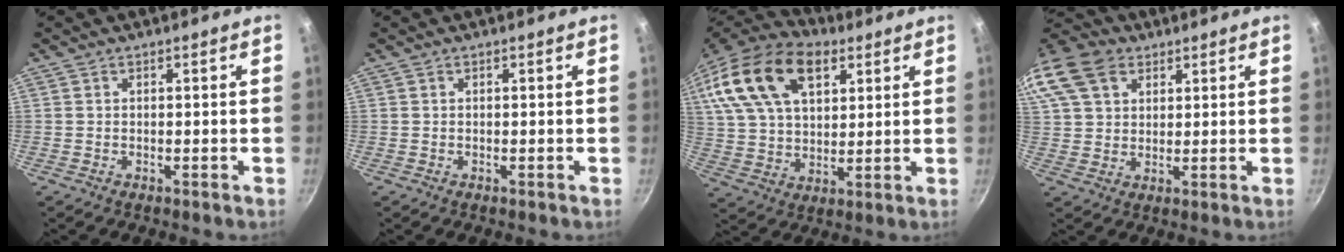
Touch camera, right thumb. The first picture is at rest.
{"total": 0.0}
{"total": 22.6, "force": [9.9, 13.2, 15.4], "torque": [-0.270, -0.006, 0.173]}
{"total": 20.7, "force": [9.9, 14.8, 10.5], "torque": [-0.254, 0.040, 0.183]}